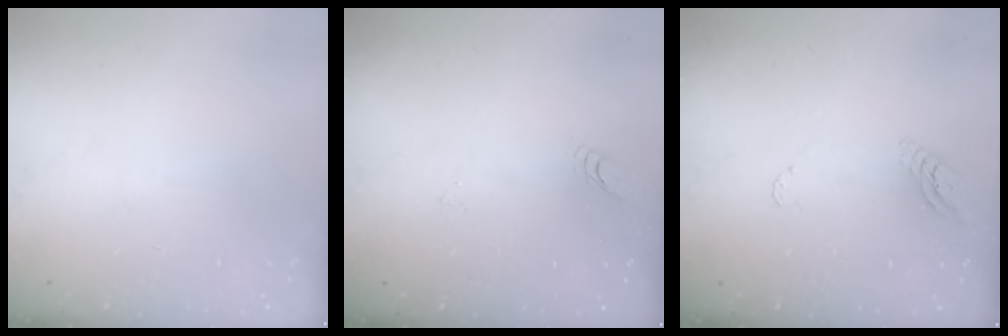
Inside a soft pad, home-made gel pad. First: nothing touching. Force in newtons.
{"total": 4.8, "press": 4.8, "slide": 0.4}
{"total": 5.1, "press": 5.1, "slide": 0.4}